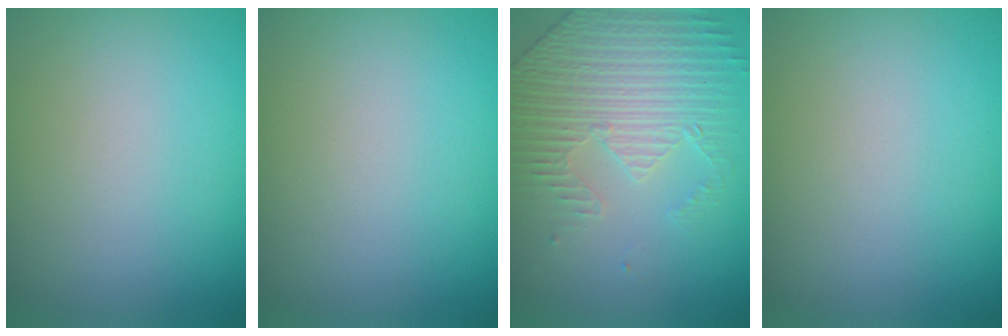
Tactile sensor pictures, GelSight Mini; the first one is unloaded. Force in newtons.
{"total": 0.0}
{"total": 4.5, "press": 3.6, "slide": 2.7}
{"total": 0.0}